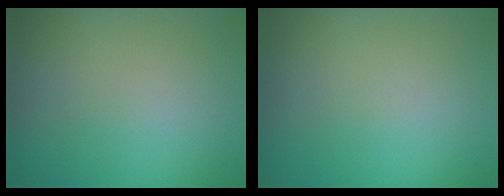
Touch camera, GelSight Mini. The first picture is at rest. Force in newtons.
{"total": 0.0}